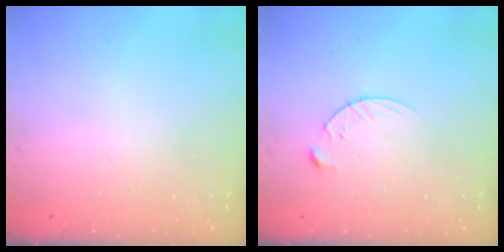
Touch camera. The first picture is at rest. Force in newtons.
{"total": 5.4, "press": 5.4, "slide": 0.5}